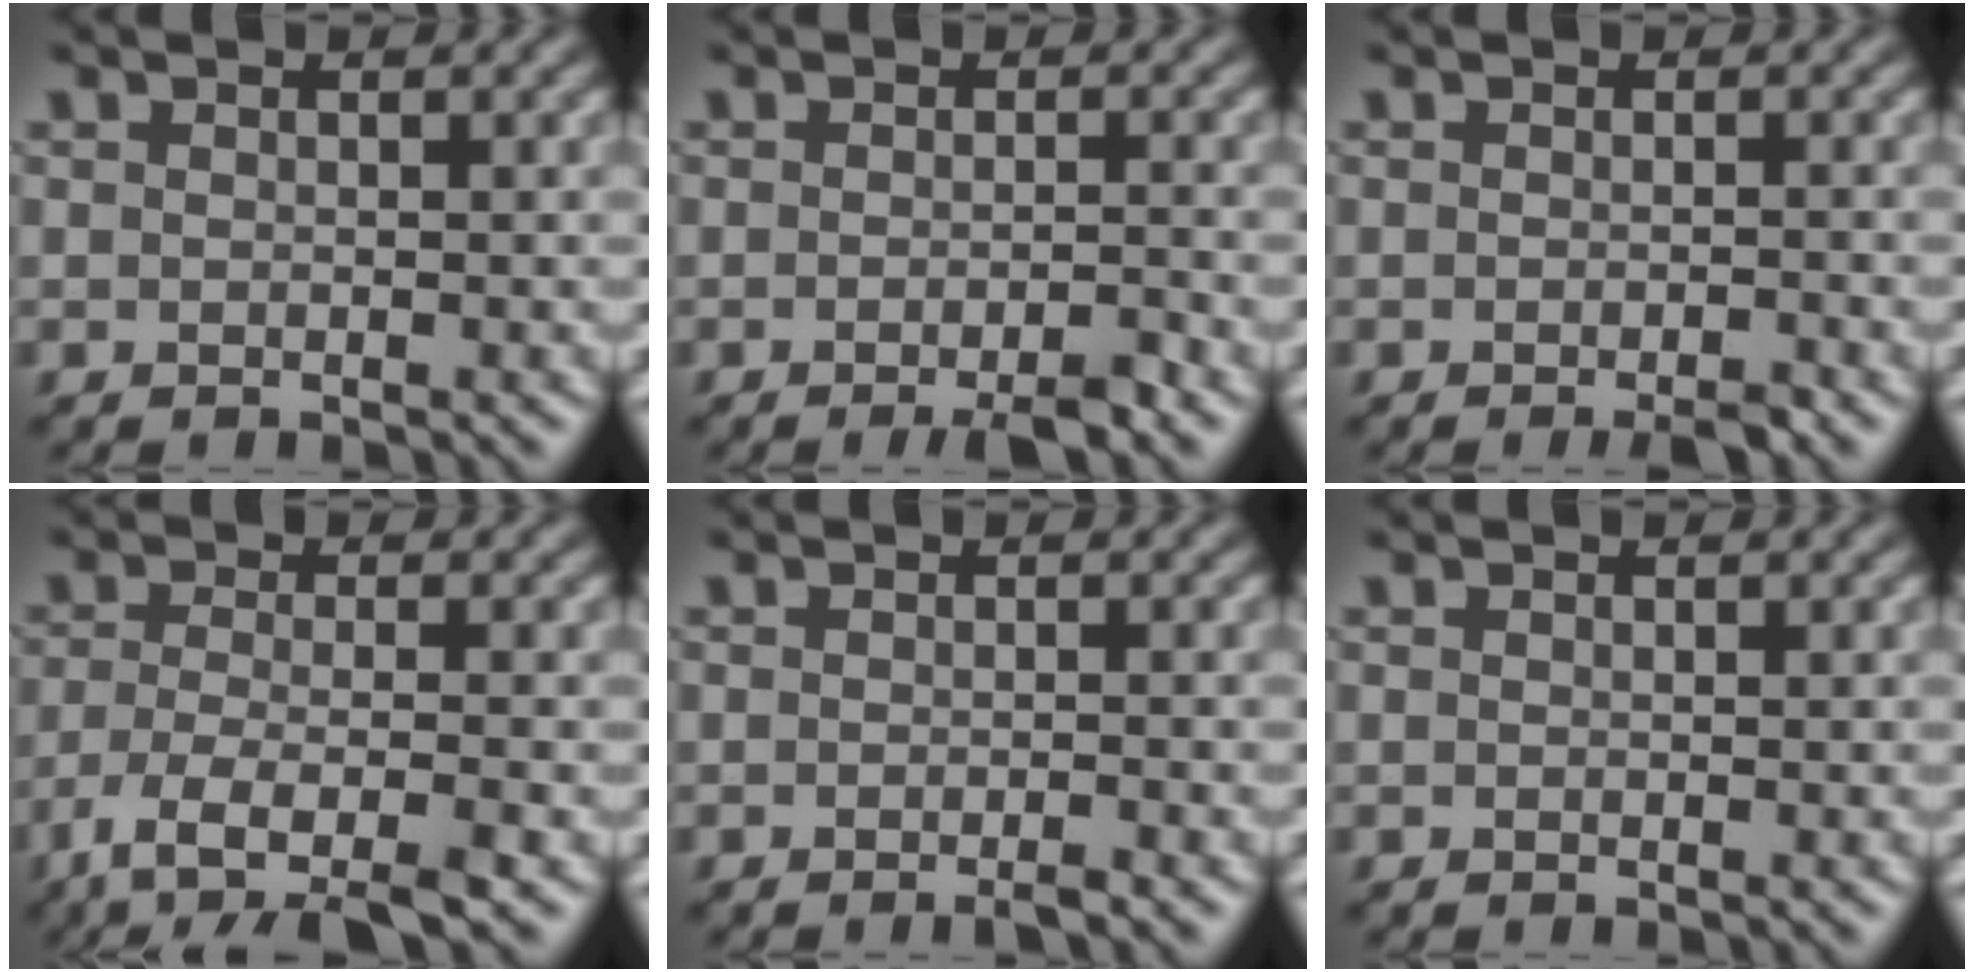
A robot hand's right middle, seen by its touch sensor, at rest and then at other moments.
{"total": 2.8, "force": [-2.0, 0.6, 1.9], "torque": [-0.028, 0.002, -0.029]}
{"total": 1.8, "force": [-1.2, 0.5, 1.2], "torque": [-0.018, 0.000, -0.016]}
{"total": 5.8, "force": [-3.8, 1.2, 4.2], "torque": [-0.079, -0.005, -0.075]}
{"total": 1.1, "force": [-0.8, 0.1, 0.8], "torque": [-0.014, 0.000, -0.012]}
{"total": 0.0}